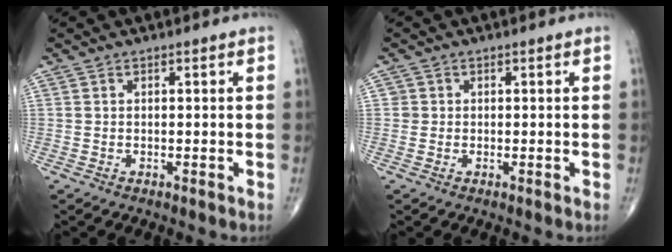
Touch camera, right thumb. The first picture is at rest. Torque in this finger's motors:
{"motor_torque": [-0.28, -0.03, -0.03, -0.10, 0.00]}